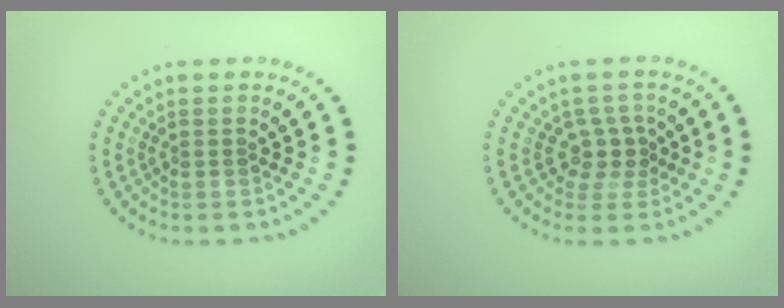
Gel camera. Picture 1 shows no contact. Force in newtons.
{"total": 2.3, "press": 1.7, "slide": 1.6}